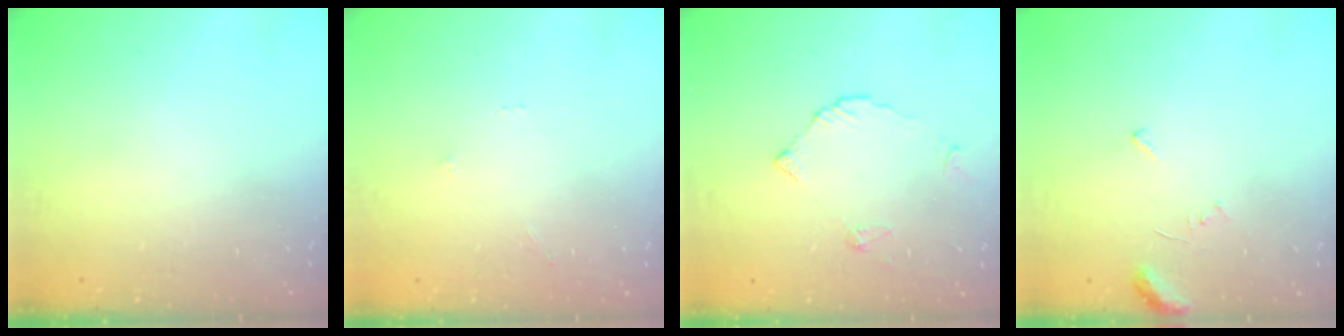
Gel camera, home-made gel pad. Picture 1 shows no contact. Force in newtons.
{"total": 0.0}
{"total": 3.9, "press": 3.9, "slide": 0.3}
{"total": 5.5, "press": 5.5, "slide": 0.3}